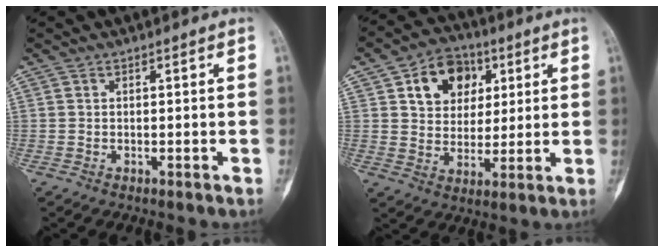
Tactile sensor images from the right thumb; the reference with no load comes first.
{"total": 12.2, "force": [4.8, 9.2, 6.5], "torque": [-0.059, -0.008, 0.079]}